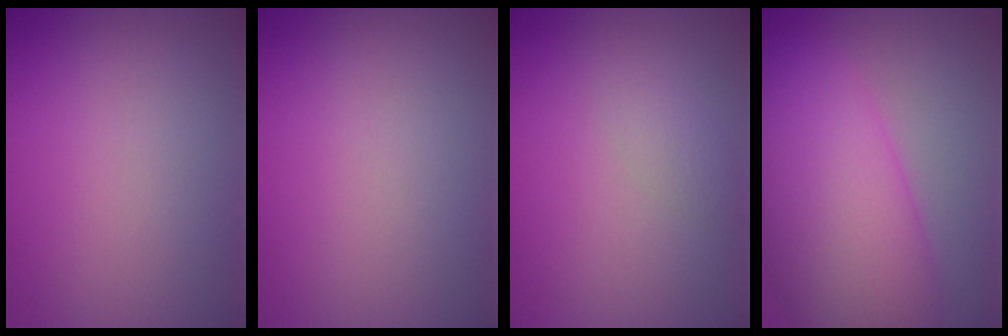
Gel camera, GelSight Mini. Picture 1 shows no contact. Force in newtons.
{"total": 0.5, "press": 0.5, "slide": 0.1}
{"total": 1.1, "press": 1.1, "slide": 0.1}
{"total": 10.5, "press": 10.5, "slide": 0.3}